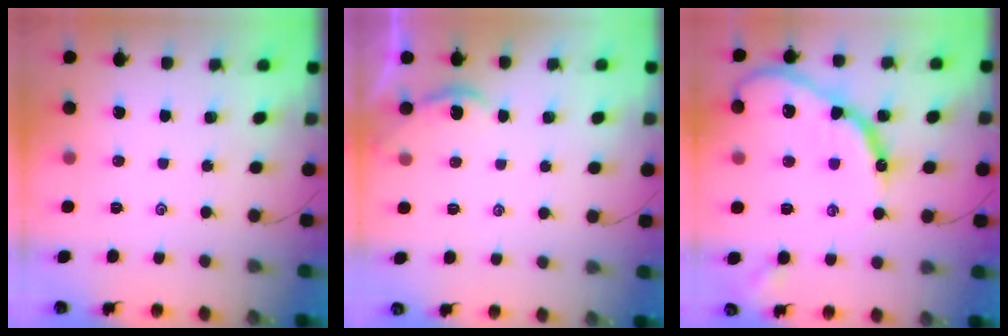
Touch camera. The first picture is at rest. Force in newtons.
{"total": 1.2, "press": 1.2, "slide": 0.2}
{"total": 18.2, "press": 18.1, "slide": 1.5}